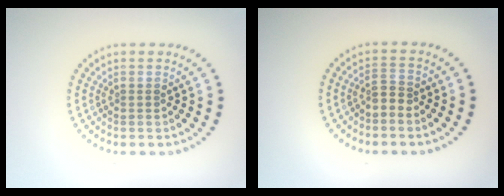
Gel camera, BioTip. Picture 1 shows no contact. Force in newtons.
{"total": 1.6, "press": 1.2, "slide": 1.1}